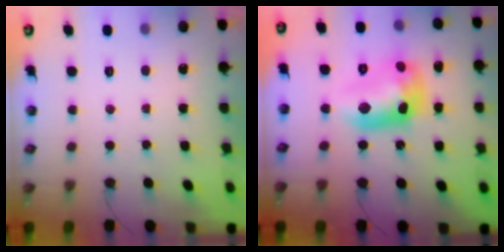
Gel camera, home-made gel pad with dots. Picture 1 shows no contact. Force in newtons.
{"total": 14.4, "press": 14.4, "slide": 0.9}